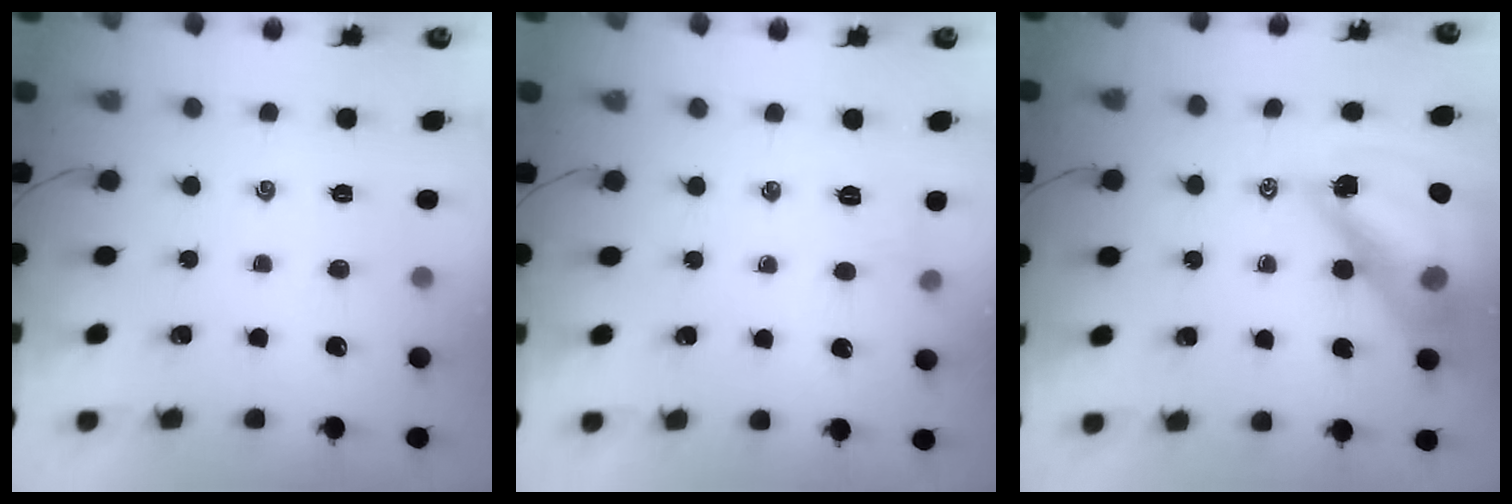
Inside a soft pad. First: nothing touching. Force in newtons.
{"total": 4.5, "press": 4.3, "slide": 1.3}
{"total": 18.2, "press": 17.4, "slide": 5.3}